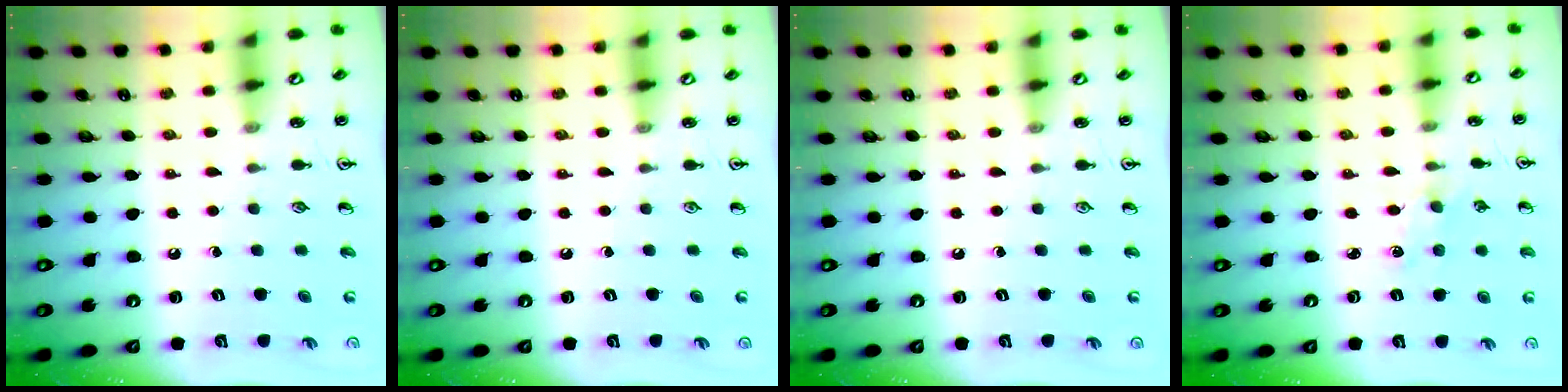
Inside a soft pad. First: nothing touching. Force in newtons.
{"total": 0.0}
{"total": 0.0}
{"total": 1.1, "press": 1.1, "slide": 0.2}